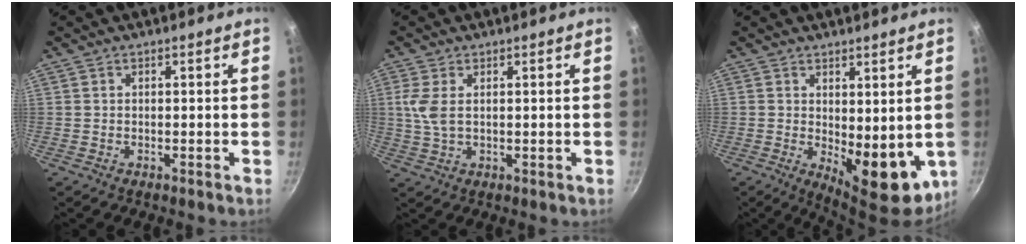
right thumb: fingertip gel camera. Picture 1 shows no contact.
{"total": 4.9, "force": [1.1, 2.5, 4.0], "torque": [-0.089, 0.001, 0.026]}
{"total": 10.9, "force": [0.0, 5.2, 9.6], "torque": [-0.103, -0.020, 0.015]}